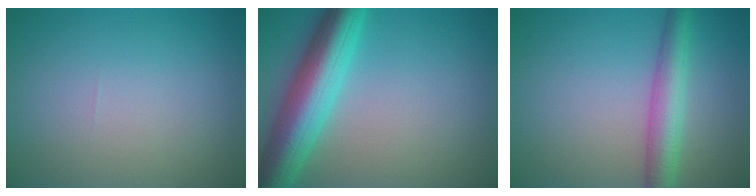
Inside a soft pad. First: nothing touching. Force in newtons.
{"total": 8.6, "press": 8.6, "slide": 0.4}
{"total": 4.3, "press": 4.3, "slide": 0.3}